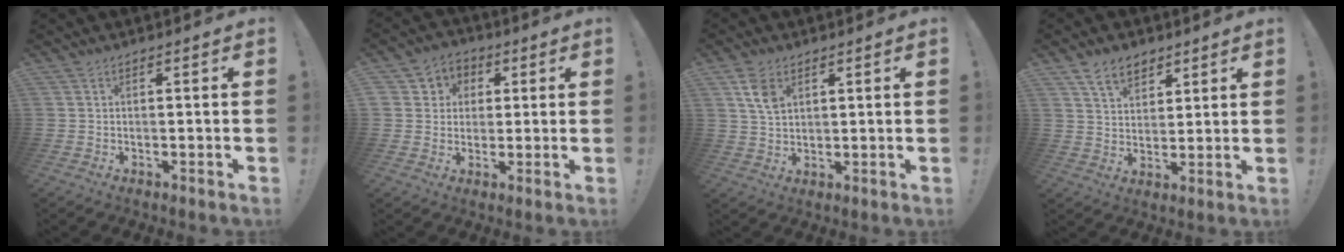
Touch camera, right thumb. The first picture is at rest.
{"total": 6.7, "force": [0.2, 6.5, 1.6], "torque": [-0.018, 0.005, 0.007]}
{"total": 6.7, "force": [2.9, 4.2, 4.3], "torque": [-0.067, -0.005, 0.055]}
{"total": 8.7, "force": [5.6, 5.5, 3.8], "torque": [-0.057, -0.026, 0.106]}